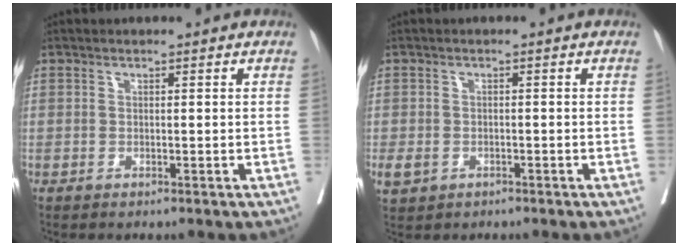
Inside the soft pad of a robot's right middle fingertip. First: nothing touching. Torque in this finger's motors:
{"motor_torque": [0.99, -1.14, 0.23, 0.05]}